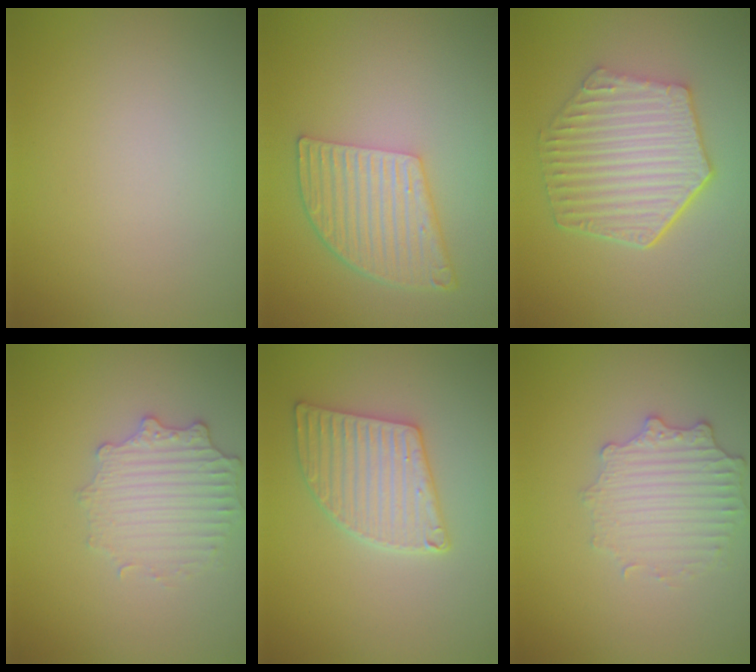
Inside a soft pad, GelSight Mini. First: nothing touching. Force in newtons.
{"total": 5.4, "press": 3.9, "slide": 3.7}
{"total": 6.4, "press": 4.9, "slide": 4.2}
{"total": 2.6, "press": 2.5, "slide": 0.9}
{"total": 3.8, "press": 3.6, "slide": 1.2}
{"total": 2.6, "press": 2.5, "slide": 0.9}